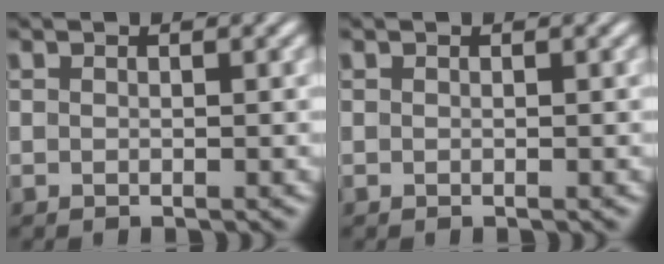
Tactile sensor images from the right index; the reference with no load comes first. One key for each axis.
{"total": 0.0}